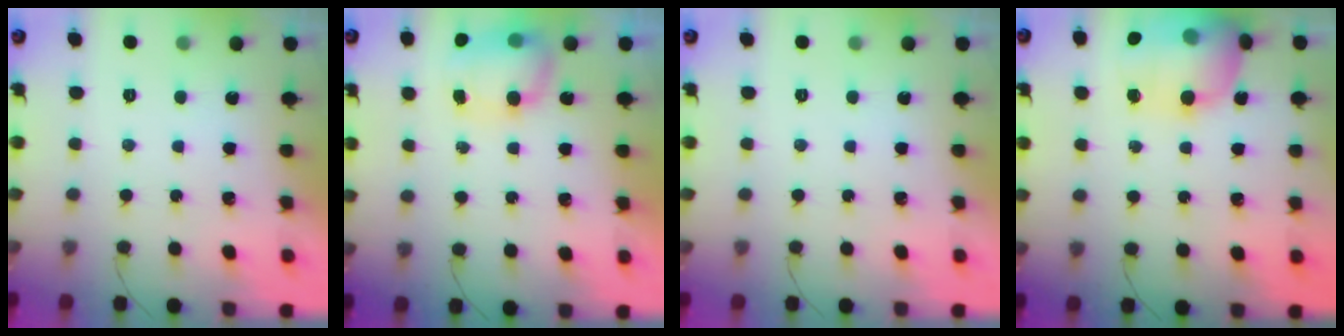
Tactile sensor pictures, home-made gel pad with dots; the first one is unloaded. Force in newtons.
{"total": 8.7, "press": 8.6, "slide": 1.7}
{"total": 0.0}
{"total": 20.0, "press": 19.7, "slide": 3.2}